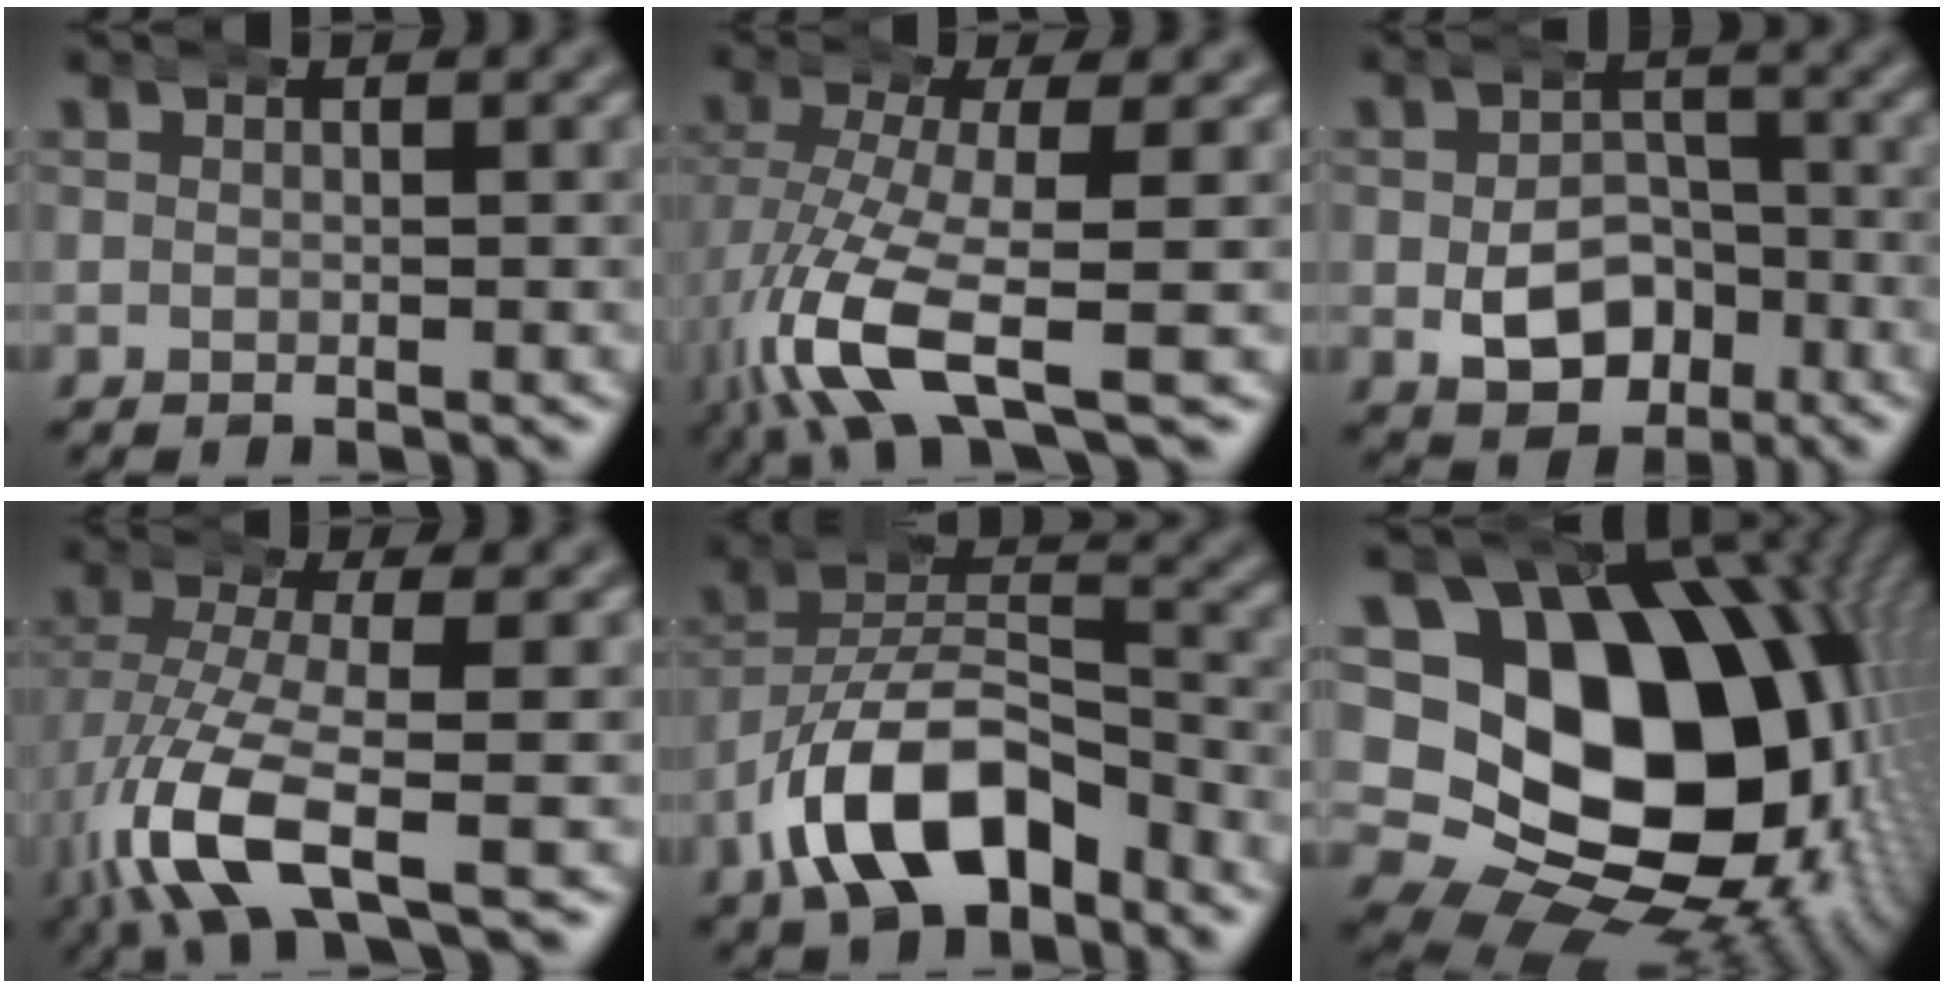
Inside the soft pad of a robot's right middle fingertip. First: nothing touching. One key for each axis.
{"total": 6.6, "fx": -2.1, "fy": 1.9, "fz": 6.0, "tx": -0.129, "ty": -0.027, "tz": -0.027}
{"total": 6.1, "fx": -2.2, "fy": 4.7, "fz": 3.2, "tx": -0.031, "ty": -0.019, "tz": -0.035}
{"total": 6.7, "fx": -2.0, "fy": 2.4, "fz": 5.9, "tx": -0.136, "ty": -0.026, "tz": -0.026}
{"total": 9.3, "fx": -3.9, "fy": 5.4, "fz": 6.5, "tx": -0.114, "ty": -0.017, "tz": -0.067}
{"total": 29.0, "fx": -1.0, "fy": 21.4, "fz": 19.6, "tx": -0.357, "ty": -0.074, "tz": -0.002}